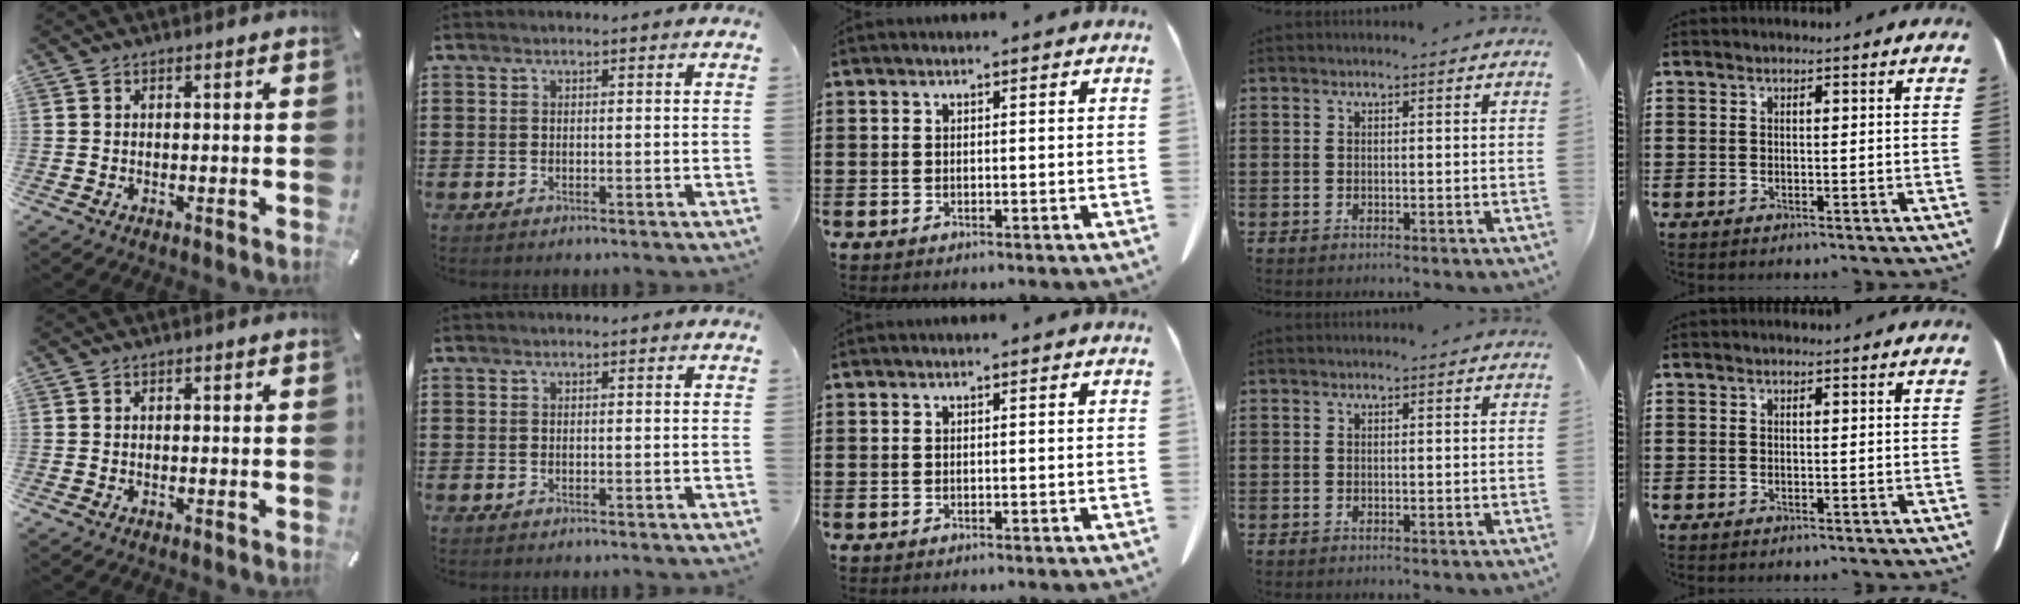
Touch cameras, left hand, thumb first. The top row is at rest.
{}